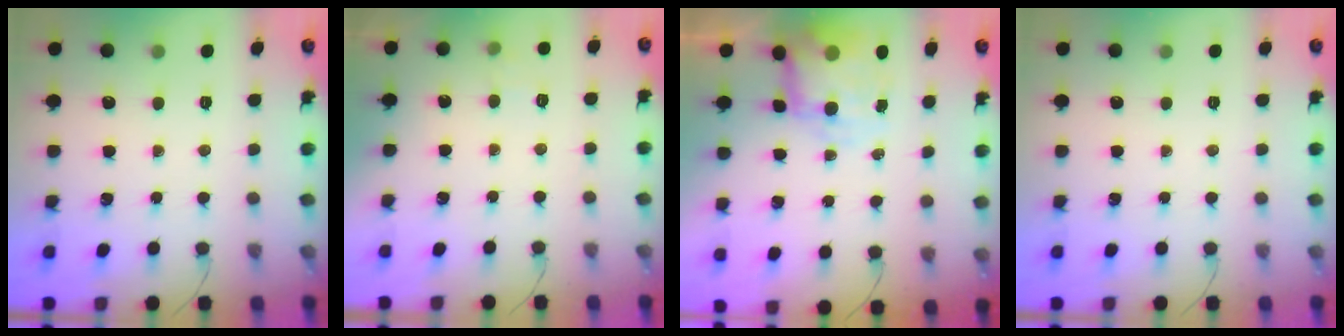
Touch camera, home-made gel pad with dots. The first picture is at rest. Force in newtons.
{"total": 4.0, "press": 3.5, "slide": 2.0}
{"total": 8.6, "press": 8.3, "slide": 2.2}
{"total": 0.0}